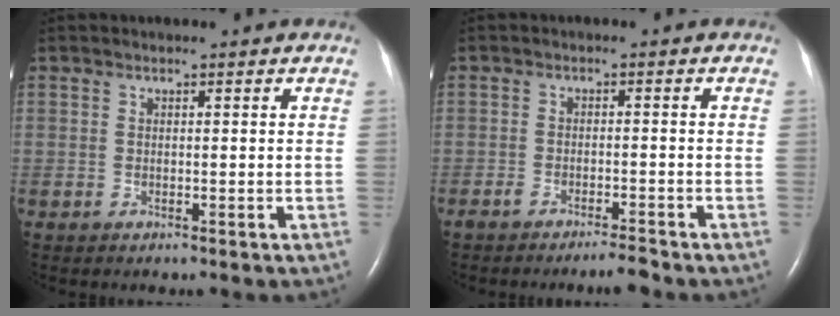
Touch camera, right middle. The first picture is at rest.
{"total": 2.8, "force": [-2.5, -0.1, 1.2], "torque": [-0.025, -0.005, -0.045]}